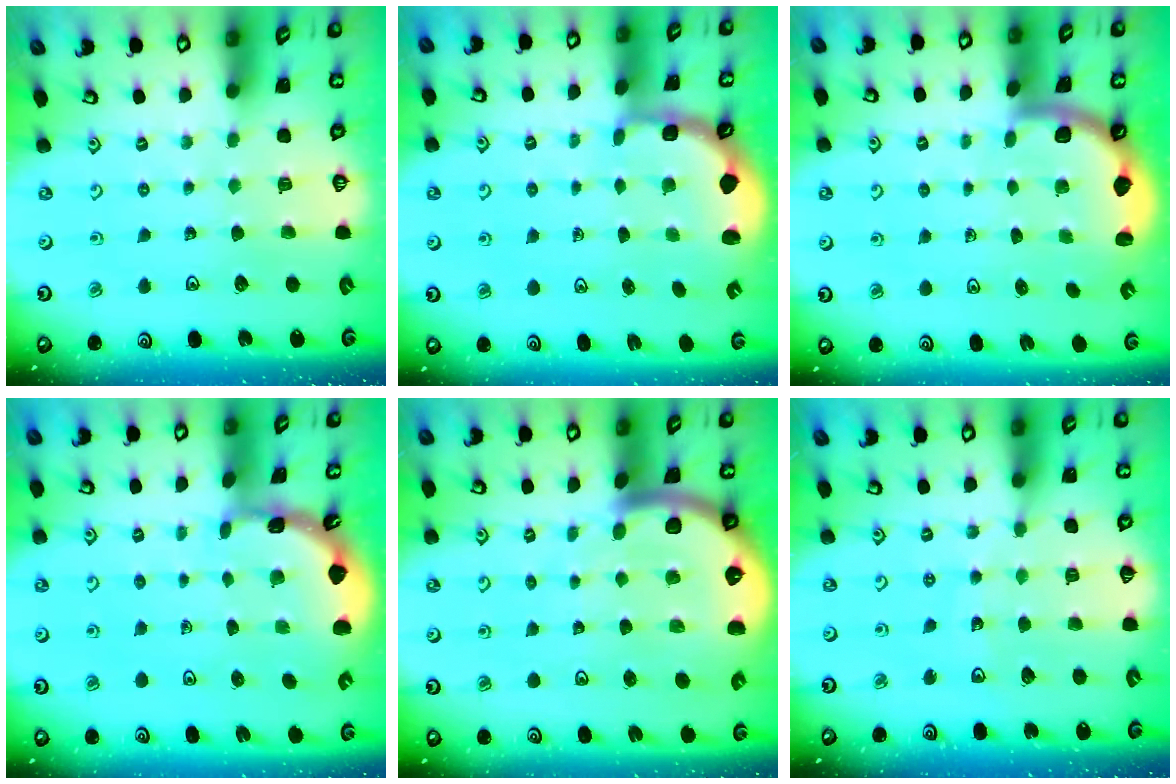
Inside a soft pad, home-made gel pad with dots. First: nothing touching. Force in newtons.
{"total": 2.2, "press": 2.0, "slide": 1.1}
{"total": 1.8, "press": 1.8, "slide": 0.1}
{"total": 1.8, "press": 1.8, "slide": 0.2}
{"total": 7.2, "press": 7.1, "slide": 1.0}
{"total": 5.6, "press": 5.1, "slide": 2.4}